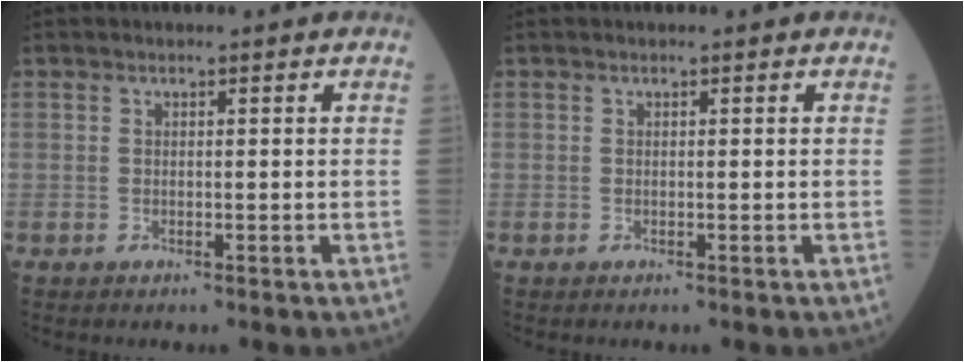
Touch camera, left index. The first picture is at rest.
{"total": 0.0}